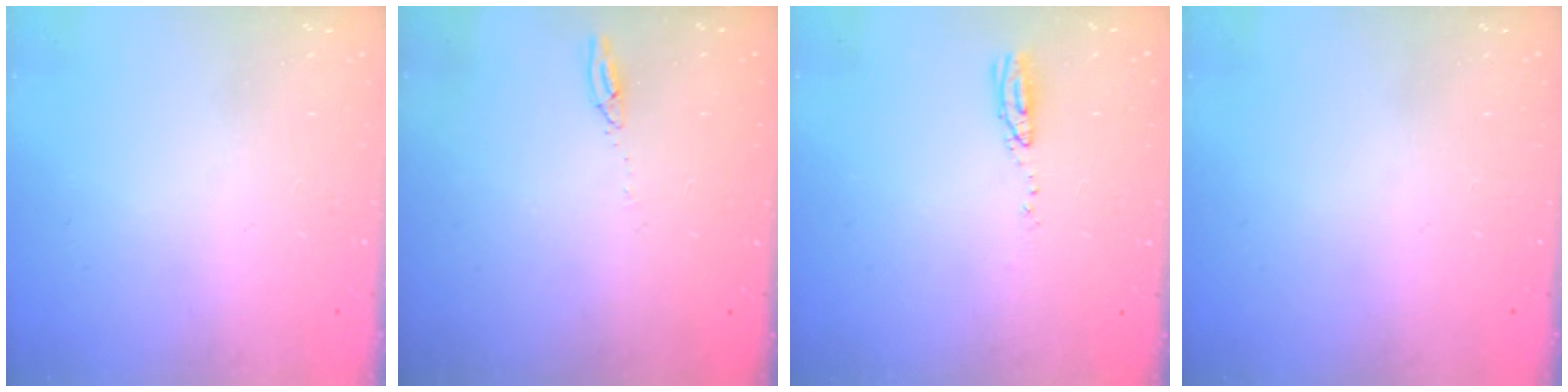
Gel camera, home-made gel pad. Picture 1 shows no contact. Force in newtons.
{"total": 2.7, "press": 2.7, "slide": 0.2}
{"total": 14.7, "press": 6.3, "slide": 13.3}
{"total": 0.0}